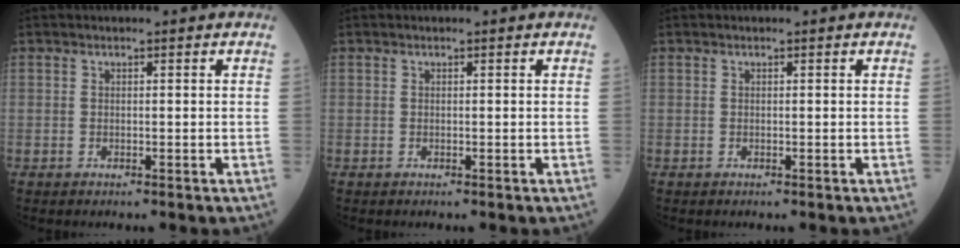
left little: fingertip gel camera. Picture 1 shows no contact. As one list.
[{"total": 0.0}, {"total": 0.0}]